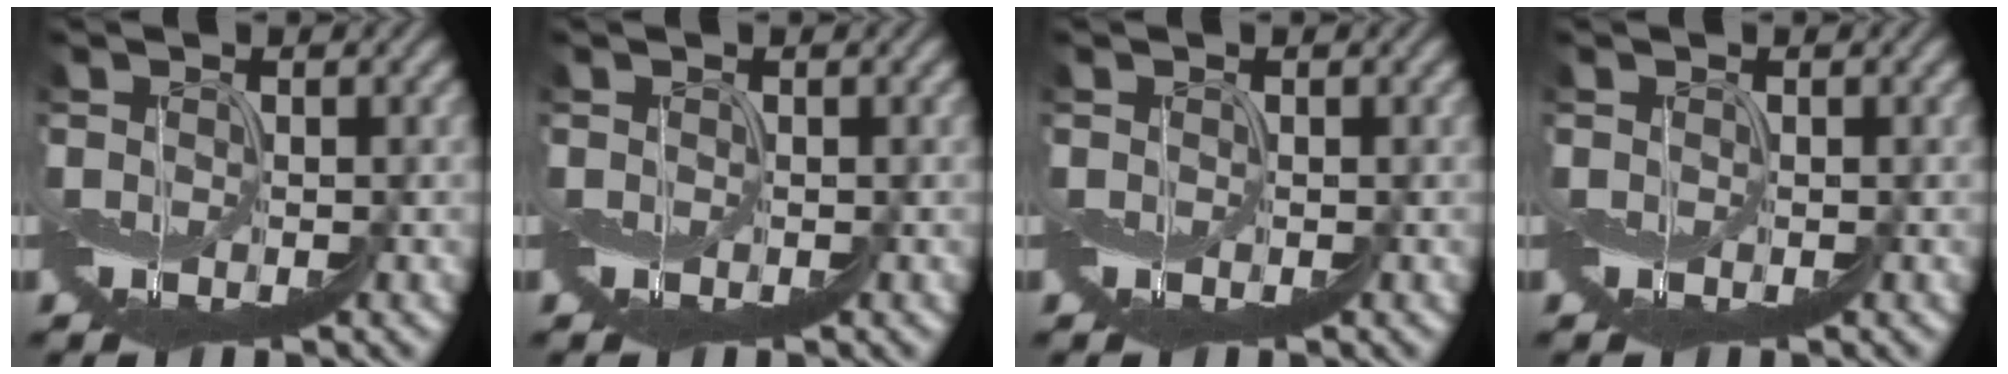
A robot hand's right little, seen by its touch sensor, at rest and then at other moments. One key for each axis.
{"total": 0.0}
{"total": 0.0}
{"total": 0.0}